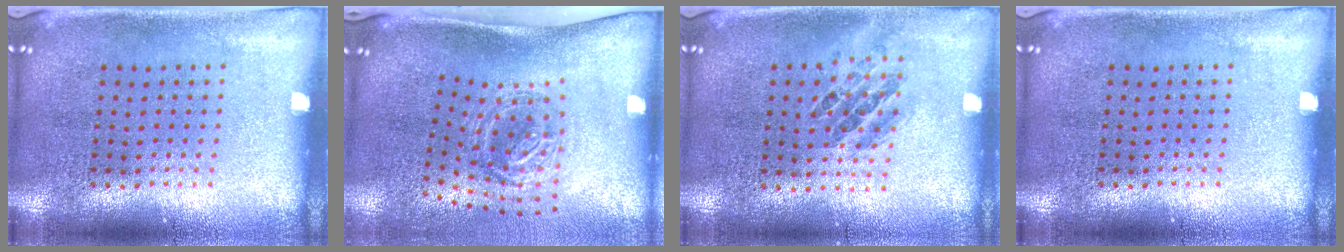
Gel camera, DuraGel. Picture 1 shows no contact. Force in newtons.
{"total": 1.8, "press": 1.2, "slide": 1.3}
{"total": 1.0, "press": 0.8, "slide": 0.6}
{"total": 0.0}